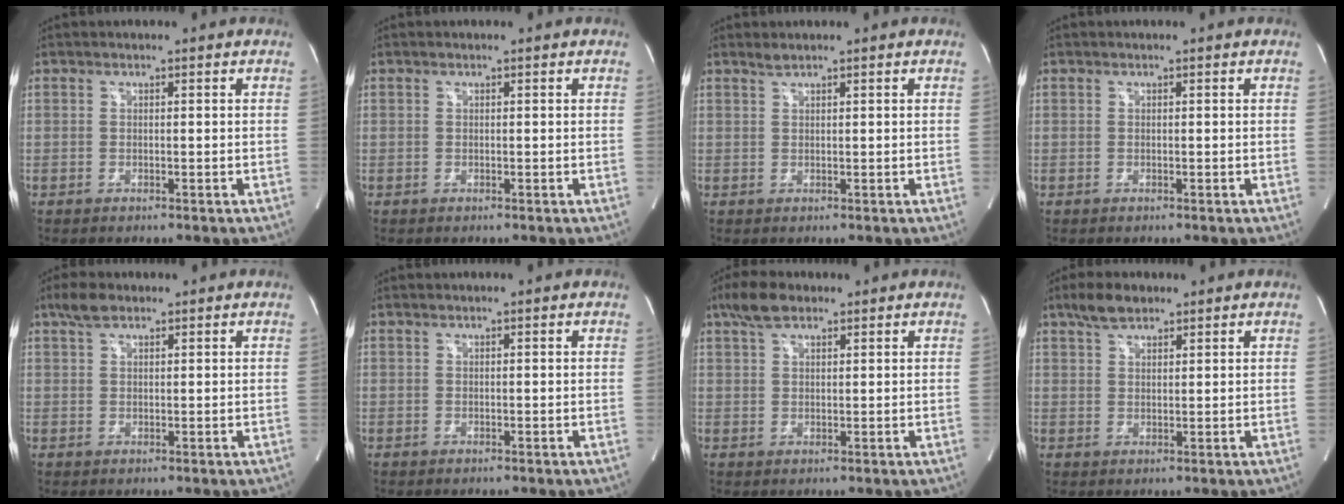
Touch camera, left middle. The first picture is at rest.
{"total": 0.0}
{"total": 0.9, "force": [0.9, -0.2, 0.3], "torque": [-0.008, 0.003, 0.022]}
{"total": 0.0}
{"total": 3.1, "force": [2.3, 1.3, 1.7], "torque": [-0.041, 0.012, 0.045]}
{"total": 0.0}
{"total": 4.7, "force": [3.3, 1.9, 2.8], "torque": [-0.064, 0.016, 0.066]}
{"total": 4.3, "force": [3.3, 1.7, 2.2], "torque": [-0.052, 0.010, 0.064]}